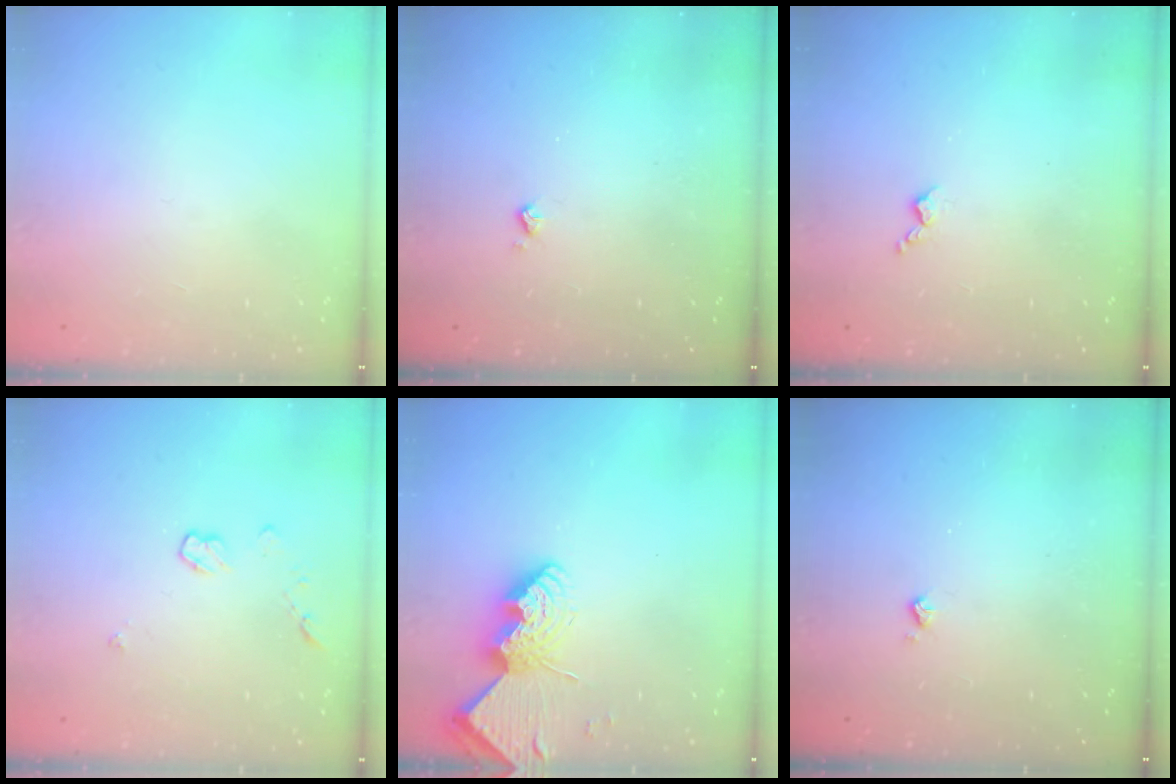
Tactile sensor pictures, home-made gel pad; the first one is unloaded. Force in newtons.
{"total": 2.7, "press": 2.7, "slide": 0.4}
{"total": 3.3, "press": 3.2, "slide": 0.6}
{"total": 3.8, "press": 3.8, "slide": 0.5}
{"total": 11.6, "press": 11.6, "slide": 0.9}
{"total": 2.7, "press": 2.7, "slide": 0.4}